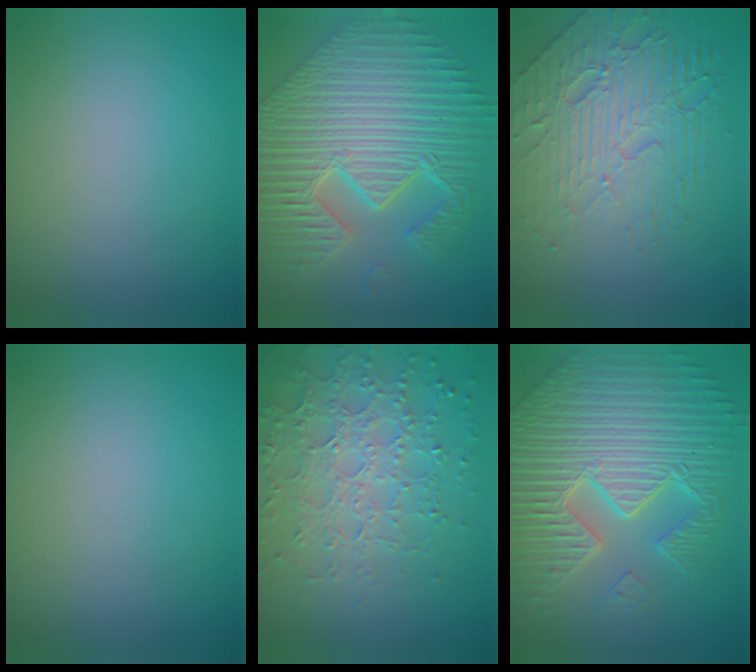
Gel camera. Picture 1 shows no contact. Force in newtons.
{"total": 12.4, "press": 8.0, "slide": 9.5}
{"total": 7.0, "press": 5.1, "slide": 4.8}
{"total": 0.0}
{"total": 5.5, "press": 4.7, "slide": 2.8}
{"total": 11.3, "press": 7.2, "slide": 8.7}